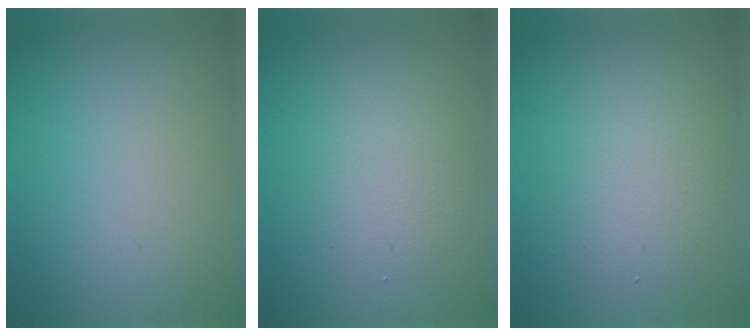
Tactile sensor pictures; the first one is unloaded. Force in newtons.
{"total": 2.6, "press": 2.6, "slide": 0.2}
{"total": 3.5, "press": 3.5, "slide": 0.1}